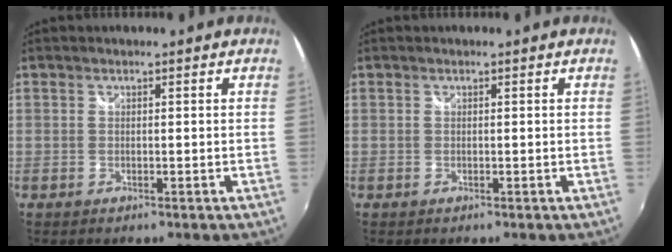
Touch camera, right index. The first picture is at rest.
{"total": 0.0}